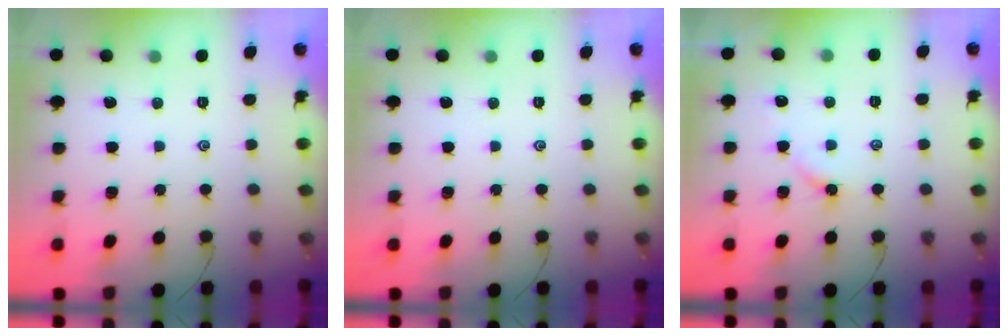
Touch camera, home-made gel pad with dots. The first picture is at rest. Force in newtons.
{"total": 0.0}
{"total": 5.9, "press": 5.8, "slide": 0.7}